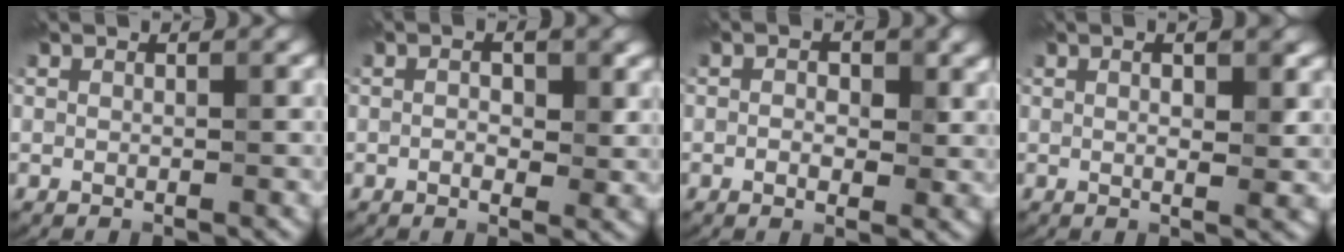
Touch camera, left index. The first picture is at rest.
{"total": 2.7, "force": [0.1, 1.4, 2.3], "torque": [-0.034, -0.004, 0.000]}
{"total": 2.5, "force": [0.1, 1.6, 1.9], "torque": [-0.020, -0.007, 0.001]}
{"total": 3.6, "force": [1.0, 1.1, 3.3], "torque": [-0.036, 0.003, 0.007]}